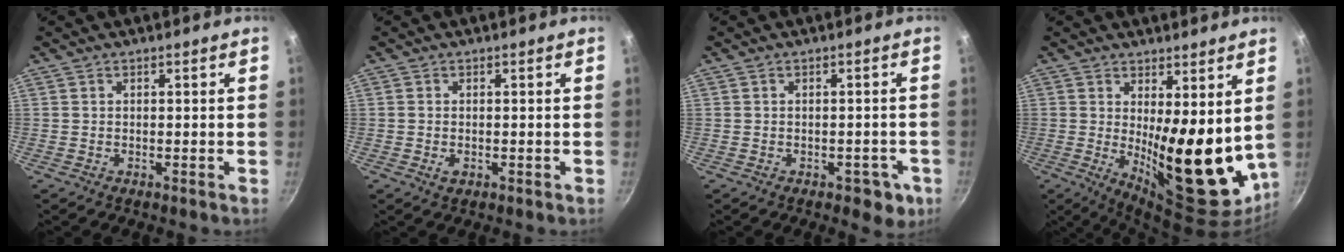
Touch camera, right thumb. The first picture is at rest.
{"total": 1.5, "force": [-0.4, 1.0, 1.1], "torque": [-0.019, -0.002, -0.006]}
{"total": 4.8, "force": [-1.9, 3.1, 3.2], "torque": [-0.010, 0.019, -0.008]}
{"total": 16.7, "force": [2.1, 6.1, 15.4], "torque": [-0.183, -0.051, 0.046]}